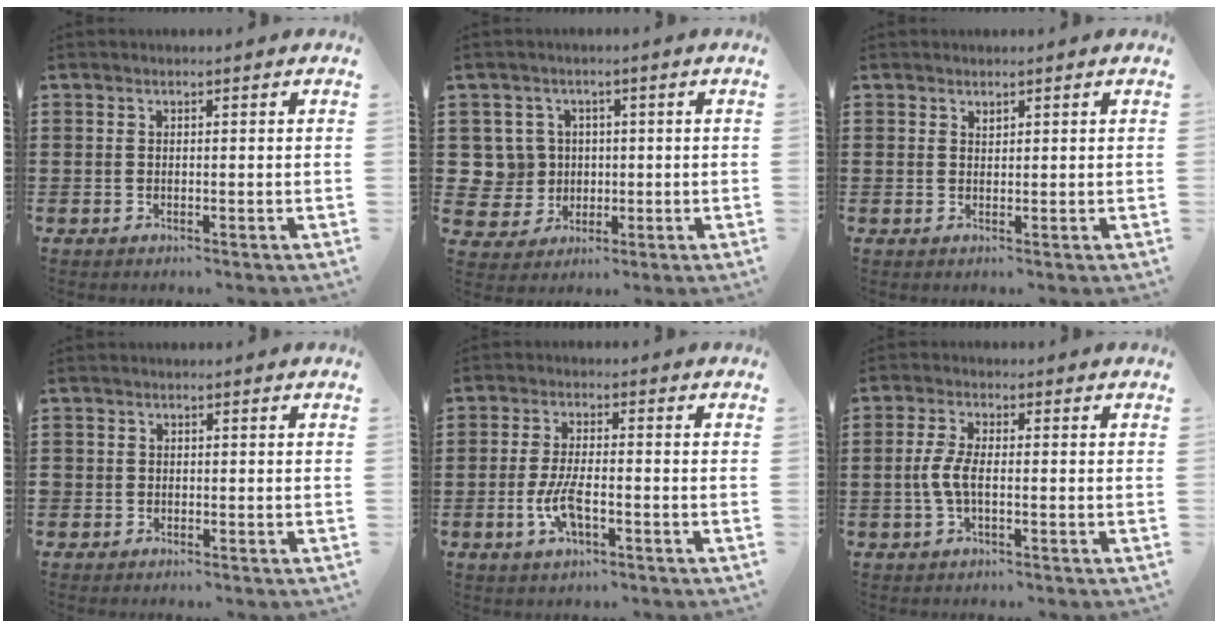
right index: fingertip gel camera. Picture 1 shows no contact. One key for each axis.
{"total": 5.8, "fx": 0.7, "fy": 5.6, "fz": 1.3, "tx": -0.059, "ty": 0.016, "tz": 0.013}
{"total": 0.7, "fx": 0.6, "fy": 0.3, "fz": 0.1, "tx": -0.004, "ty": 0.001, "tz": 0.012}
{"total": 0.9, "fx": -0.4, "fy": 0.7, "fz": 0.1, "tx": -0.003, "ty": 0.003, "tz": -0.011}
{"total": 6.1, "fx": -1.9, "fy": 2.2, "fz": 5.3, "tx": -0.123, "ty": -0.007, "tz": -0.041}
{"total": 4.0, "fx": -0.8, "fy": 1.4, "fz": 3.7, "tx": -0.094, "ty": -0.006, "tz": -0.023}